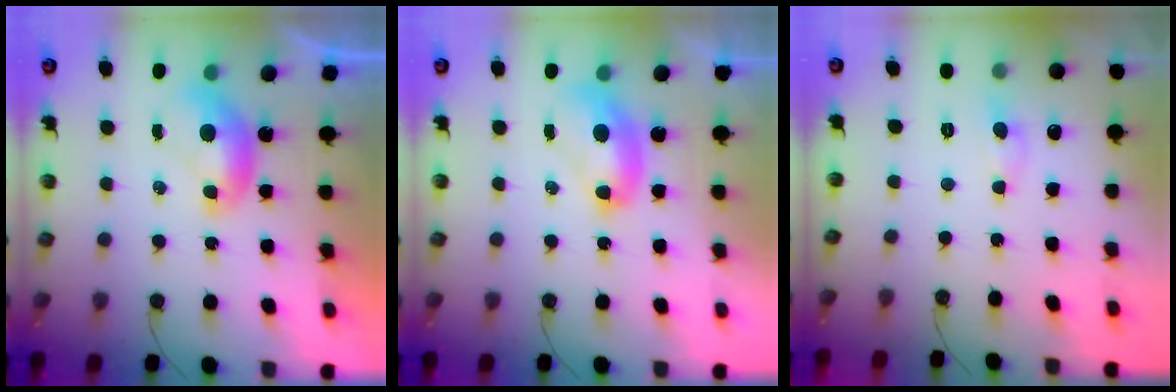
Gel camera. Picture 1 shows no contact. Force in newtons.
{"total": 2.5, "press": 2.5, "slide": 0.1}
{"total": 0.9, "press": 0.6, "slide": 0.6}